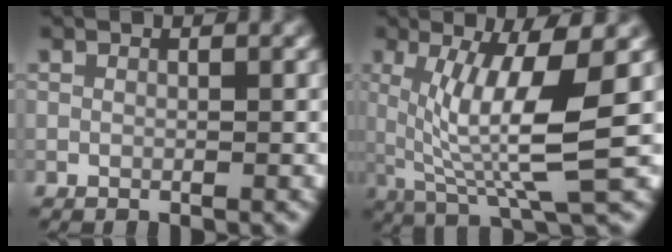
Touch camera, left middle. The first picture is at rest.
{"total": 8.9, "force": [0.8, 1.8, 8.7], "torque": [-0.150, -0.007, 0.020]}